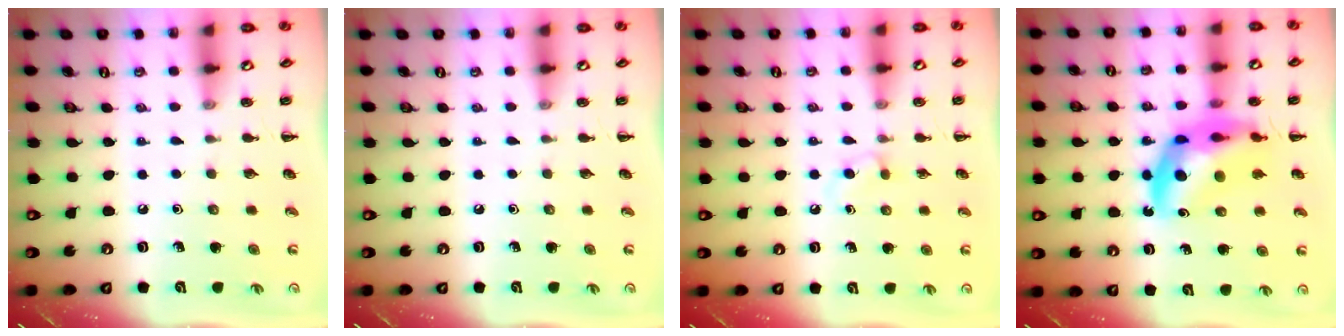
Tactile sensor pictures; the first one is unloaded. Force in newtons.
{"total": 0.0}
{"total": 2.9, "press": 2.6, "slide": 1.3}
{"total": 15.6, "press": 15.0, "slide": 4.3}